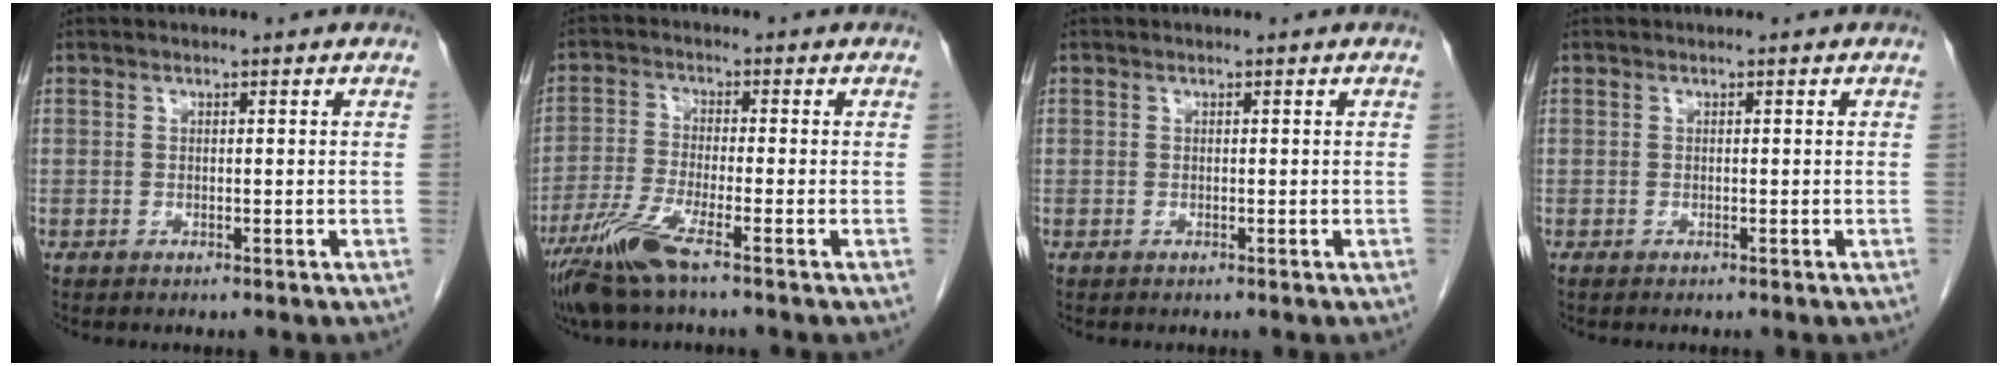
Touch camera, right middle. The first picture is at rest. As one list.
[{"total": 7.3, "force": [-4.9, 0.1, 5.4], "torque": [-0.119, -0.021, -0.099]}, {"total": 0.0}, {"total": 0.0}]